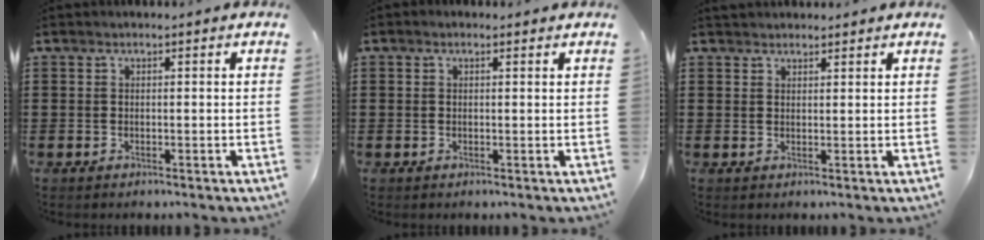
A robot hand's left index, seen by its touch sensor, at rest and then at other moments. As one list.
[{"total": 0.6, "force": [0.3, 0.2, 0.4], "torque": [-0.009, 0.003, 0.007]}, {"total": 1.7, "force": [1.6, 0.4, 0.0], "torque": [-0.004, 0.002, 0.033]}]